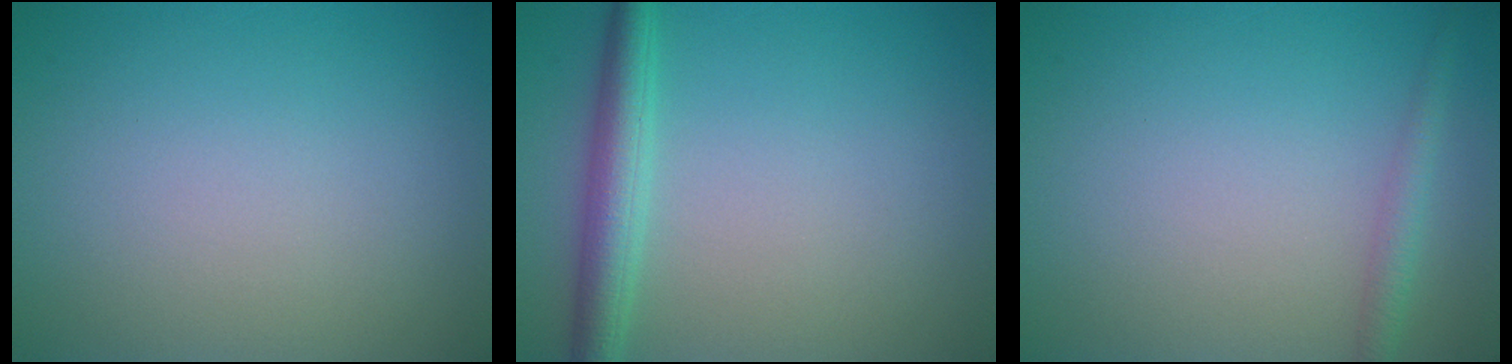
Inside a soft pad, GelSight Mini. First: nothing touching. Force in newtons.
{"total": 3.4, "press": 3.4, "slide": 0.1}
{"total": 1.6, "press": 1.6, "slide": 0.1}